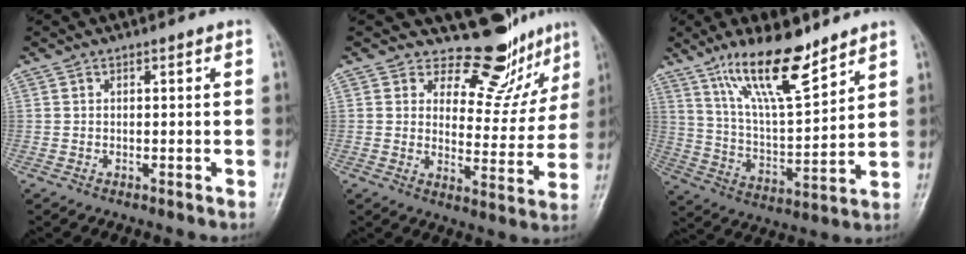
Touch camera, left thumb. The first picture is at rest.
{"total": 11.1, "force": [9.8, 4.8, 2.1], "torque": [0.015, -0.093, 0.123]}
{"total": 15.3, "force": [10.9, 3.9, 9.9], "torque": [-0.156, -0.067, 0.207]}